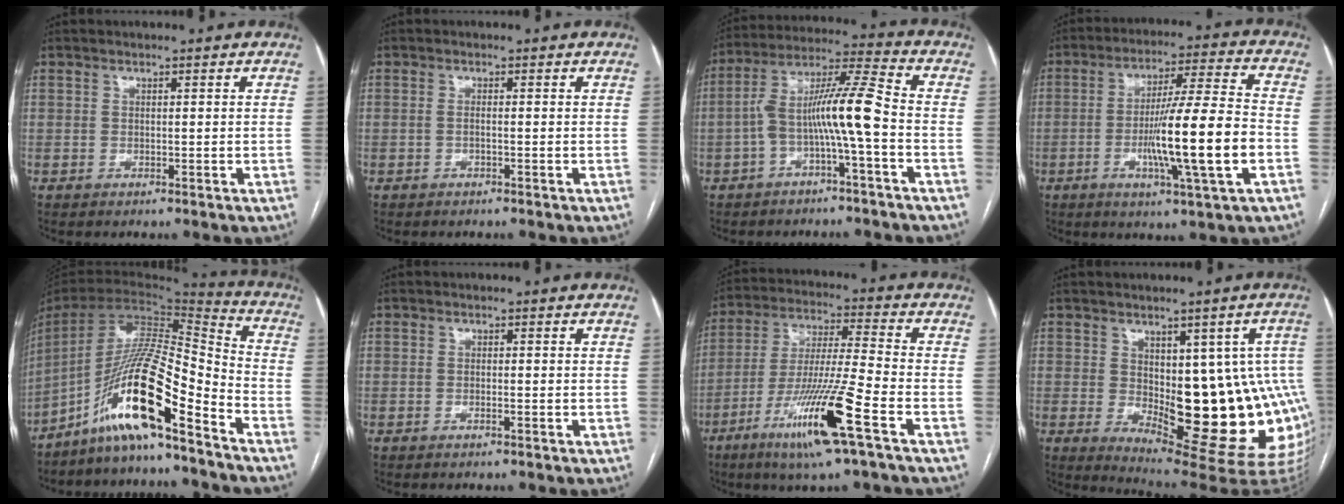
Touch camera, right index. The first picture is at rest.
{"total": 0.7, "force": [-0.2, 0.0, 0.7], "torque": [-0.011, 0.002, -0.004]}
{"total": 10.7, "force": [-2.5, 0.2, 10.4], "torque": [-0.189, 0.035, -0.049]}
{"total": 15.1, "force": [-3.6, -0.4, 14.7], "torque": [-0.254, -0.008, -0.065]}
{"total": 16.8, "force": [-10.7, 1.0, 12.9], "torque": [-0.247, 0.008, -0.196]}
{"total": 0.6, "force": [-0.3, 0.0, 0.5], "torque": [-0.013, 0.000, -0.004]}
{"total": 15.4, "force": [-7.5, -0.6, 13.5], "torque": [-0.271, -0.027, -0.138]}
{"total": 18.9, "force": [-1.6, 6.9, 17.5], "torque": [-0.152, 0.014, 0.006]}